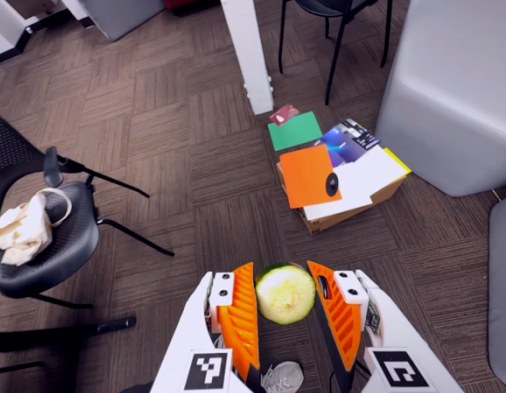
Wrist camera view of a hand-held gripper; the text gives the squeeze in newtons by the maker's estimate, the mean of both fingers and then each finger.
{"total": 11.5, "left": 11.8, "right": 11.2}